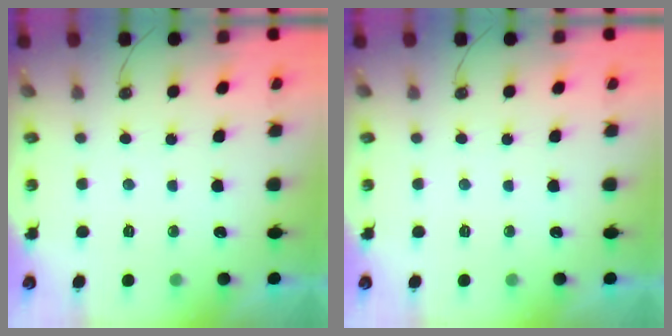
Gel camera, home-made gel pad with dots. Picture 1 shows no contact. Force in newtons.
{"total": 0.0}